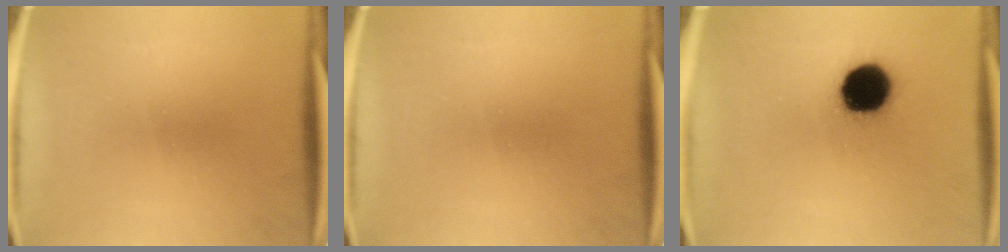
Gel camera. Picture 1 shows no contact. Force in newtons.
{"total": 0.0}
{"total": 13.5}